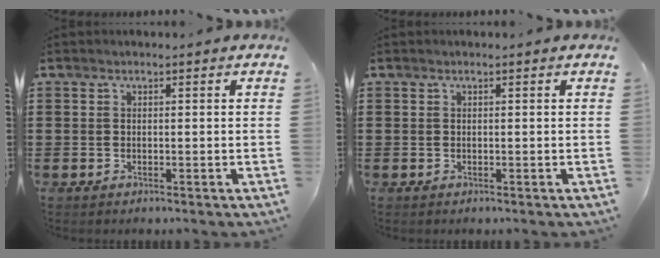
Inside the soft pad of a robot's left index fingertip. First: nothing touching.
{"total": 0.0}